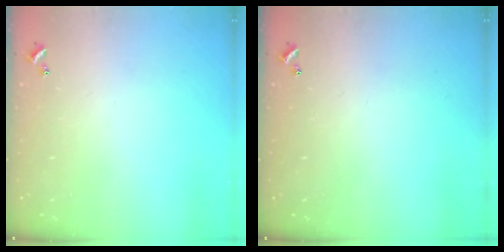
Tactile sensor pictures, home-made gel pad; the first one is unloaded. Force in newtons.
{"total": 0.0}